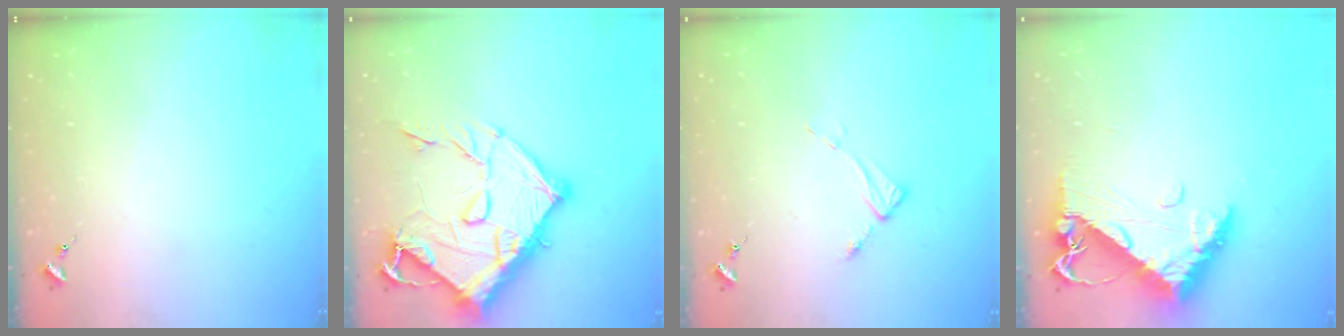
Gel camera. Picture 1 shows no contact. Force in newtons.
{"total": 22.3, "press": 22.2, "slide": 1.4}
{"total": 5.3, "press": 5.2, "slide": 0.1}
{"total": 12.7, "press": 12.7, "slide": 1.3}